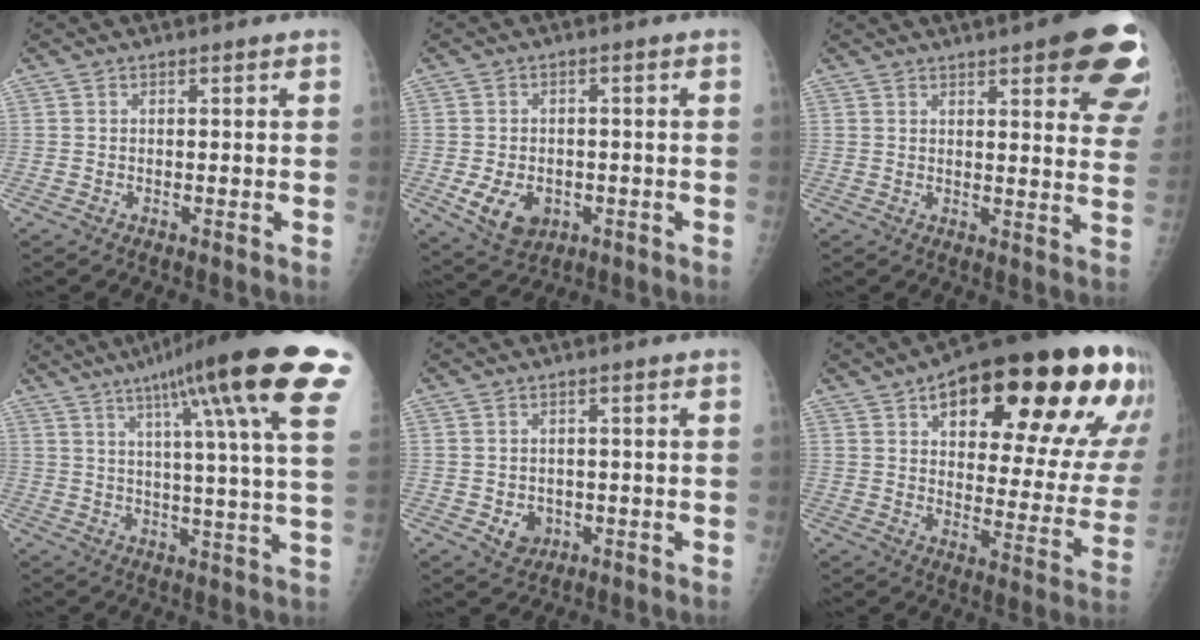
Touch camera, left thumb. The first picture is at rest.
{"total": 7.5, "force": [-2.2, 5.4, 4.6], "torque": [-0.068, 0.004, -0.024]}
{"total": 17.3, "force": [9.8, 4.5, 13.5], "torque": [-0.139, -0.035, 0.106]}
{"total": 23.9, "force": [12.3, 2.4, 20.4], "torque": [-0.288, -0.015, 0.157]}
{"total": 3.8, "force": [-1.0, 3.2, 1.7], "torque": [-0.009, 0.002, -0.005]}
{"total": 30.2, "force": [15.2, 11.6, 23.4], "torque": [-0.278, -0.011, 0.215]}